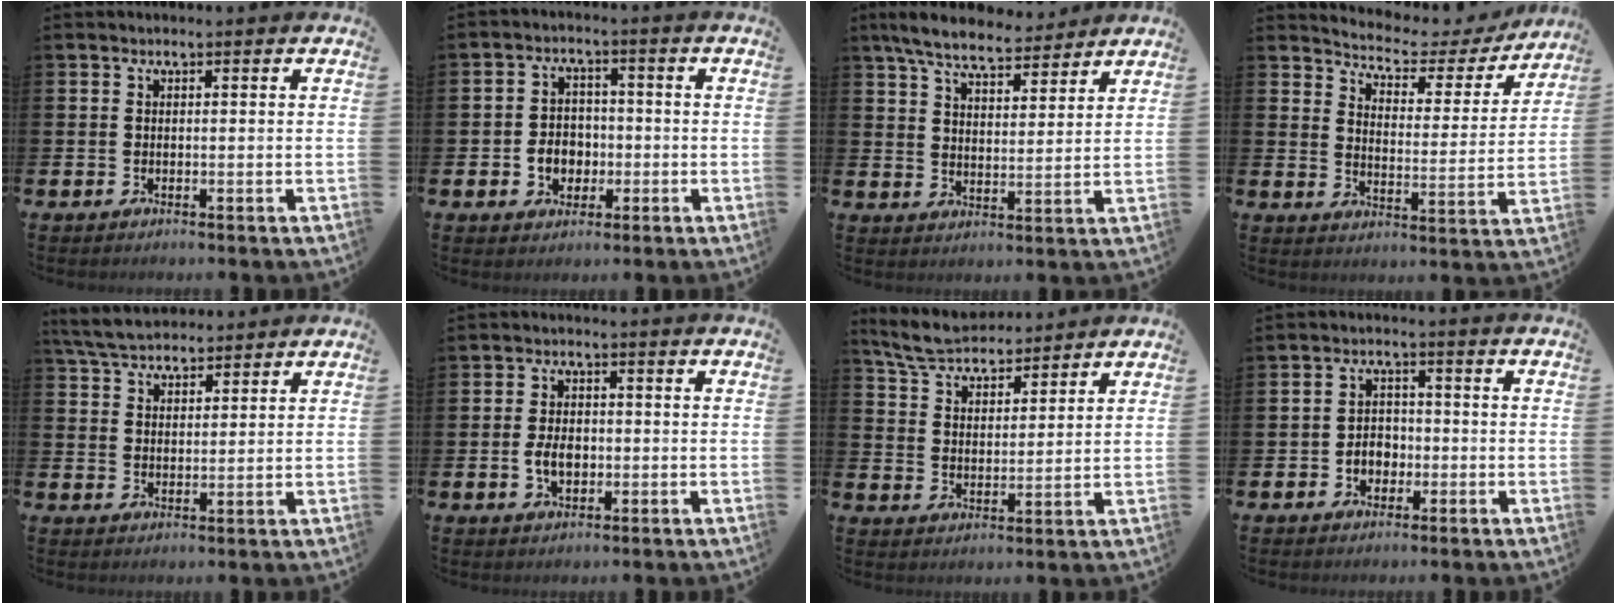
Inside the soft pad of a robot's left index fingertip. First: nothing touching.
{"total": 4.1, "force": [-1.0, 3.5, 1.8], "torque": [-0.024, 0.001, -0.027]}
{"total": 7.3, "force": [6.6, 1.9, 2.4], "torque": [-0.066, -0.027, 0.118]}
{"total": 4.9, "force": [4.6, 1.5, 0.9], "torque": [-0.040, -0.041, 0.070]}
{"total": 5.3, "force": [5.1, 1.2, 1.0], "torque": [-0.044, -0.014, 0.095]}
{"total": 3.6, "force": [-0.5, 2.4, 2.7], "torque": [-0.042, 0.002, -0.012]}
{"total": 6.4, "force": [6.1, 1.3, 1.4], "torque": [-0.058, -0.024, 0.112]}
{"total": 3.1, "force": [-1.1, 2.5, 1.4], "torque": [-0.022, 0.003, -0.027]}